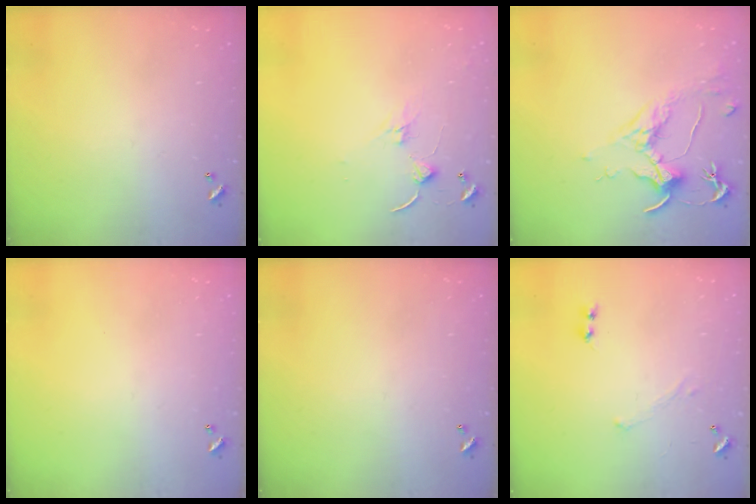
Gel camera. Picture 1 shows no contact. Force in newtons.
{"total": 0.6, "press": 0.5, "slide": 0.3}
{"total": 1.6, "press": 1.4, "slide": 0.9}
{"total": 0.0}
{"total": 0.0}
{"total": 0.7, "press": 0.7, "slide": 0.3}